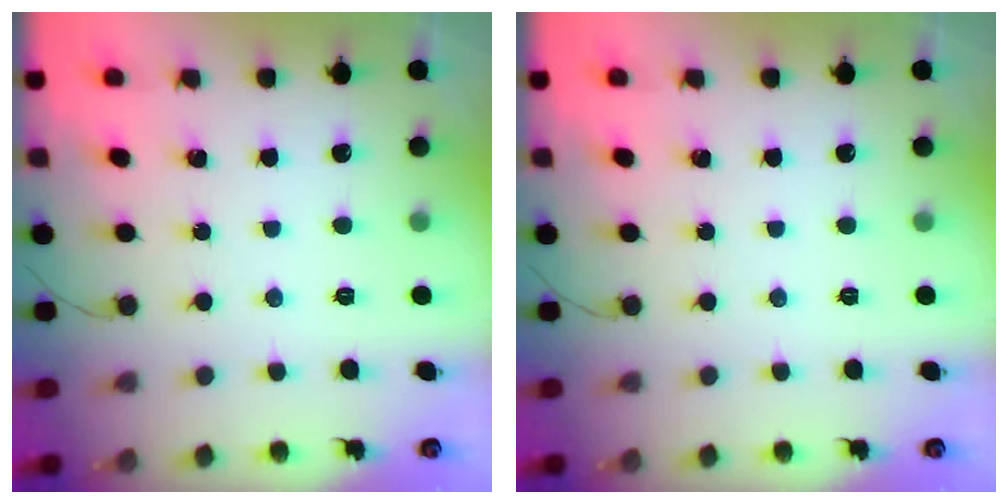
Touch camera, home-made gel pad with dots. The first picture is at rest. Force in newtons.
{"total": 0.0}